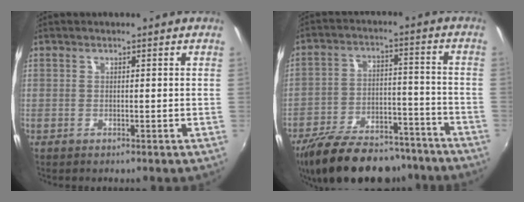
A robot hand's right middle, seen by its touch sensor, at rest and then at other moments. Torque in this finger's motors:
{"motor_torque": [1.19, -0.95, 0.30, 0.17]}